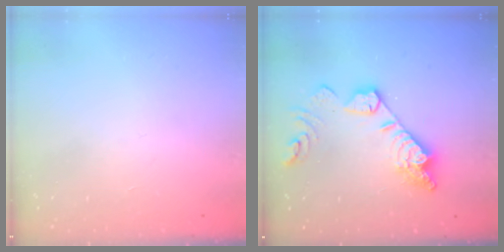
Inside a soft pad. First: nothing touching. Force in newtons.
{"total": 15.8, "press": 15.7, "slide": 1.4}